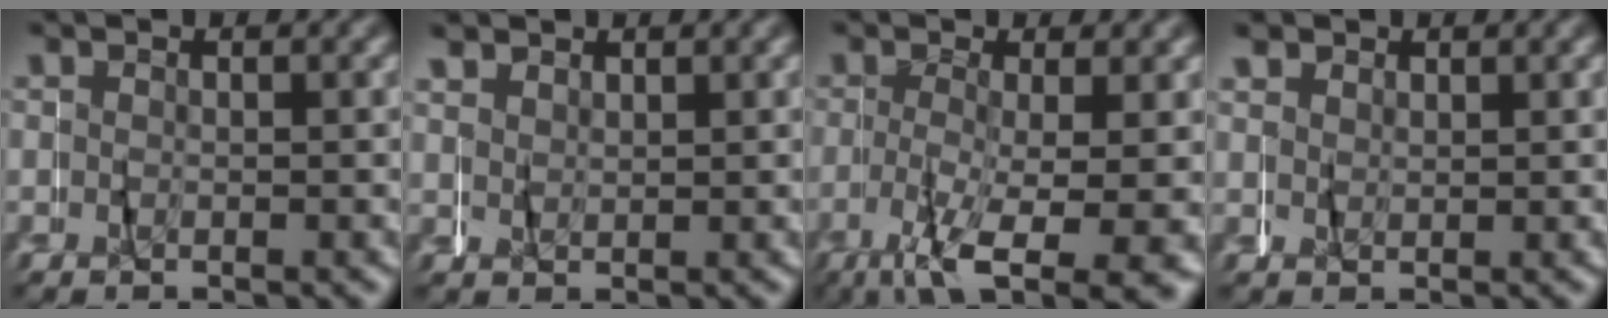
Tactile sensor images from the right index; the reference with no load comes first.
{"total": 1.4, "force": [1.4, 0.3, -0.2], "torque": [-0.005, -0.001, 0.027]}
{"total": 8.6, "force": [-6.0, 2.2, 5.7], "torque": [-0.106, -0.030, -0.079]}
{"total": 1.6, "force": [1.4, 0.7, 0.1], "torque": [-0.007, -0.002, 0.028]}